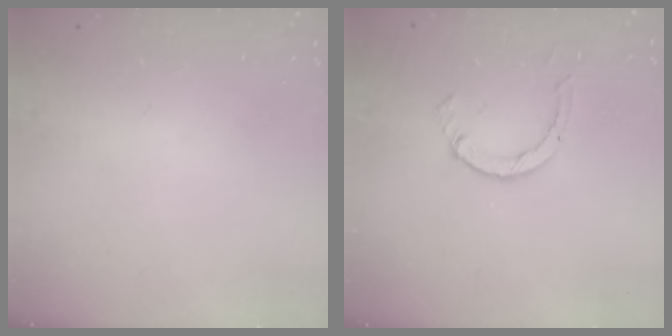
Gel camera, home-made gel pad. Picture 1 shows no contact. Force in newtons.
{"total": 2.3, "press": 2.3, "slide": 0.3}